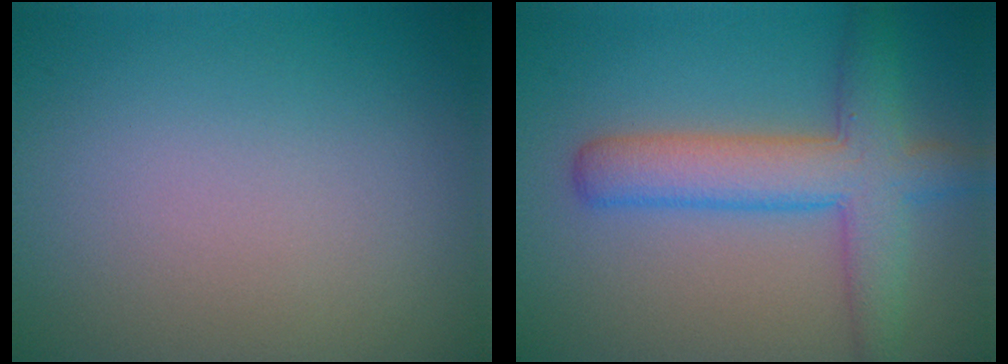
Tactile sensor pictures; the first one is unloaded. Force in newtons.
{"total": 5.9, "press": 5.9, "slide": 0.3}